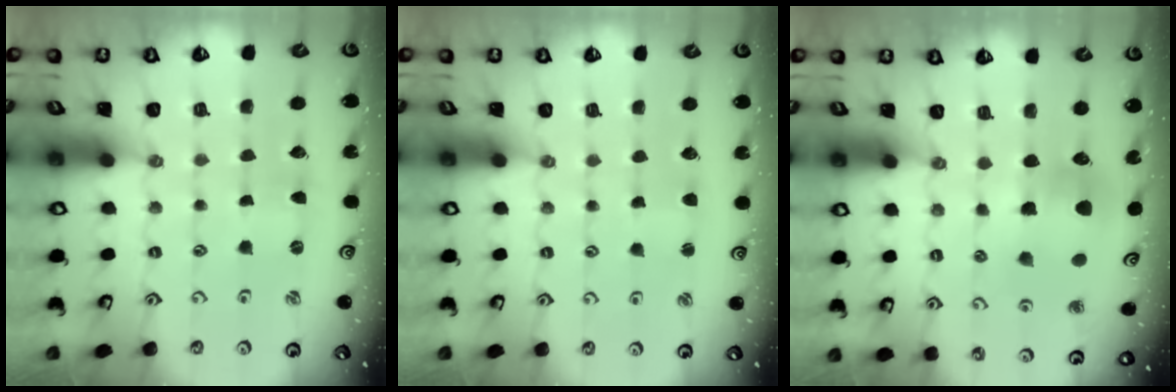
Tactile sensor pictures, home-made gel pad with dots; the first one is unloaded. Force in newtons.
{"total": 2.1, "press": 2.1, "slide": 0.3}
{"total": 8.0, "press": 8.0, "slide": 0.9}